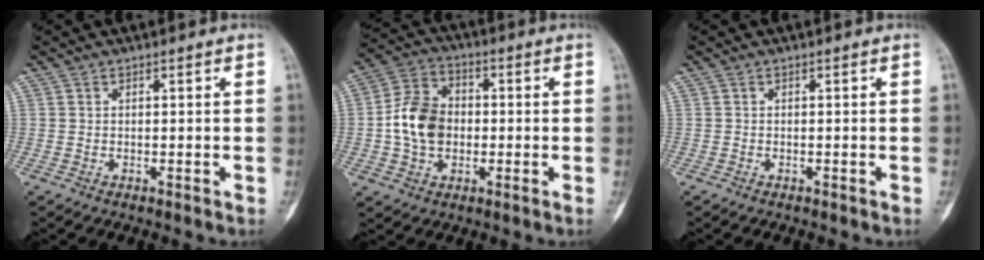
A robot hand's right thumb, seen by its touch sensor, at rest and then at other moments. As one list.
[{"total": 11.0, "force": [-0.7, 8.3, 7.1], "torque": [-0.115, 0.024, -0.021]}, {"total": 0.0}]